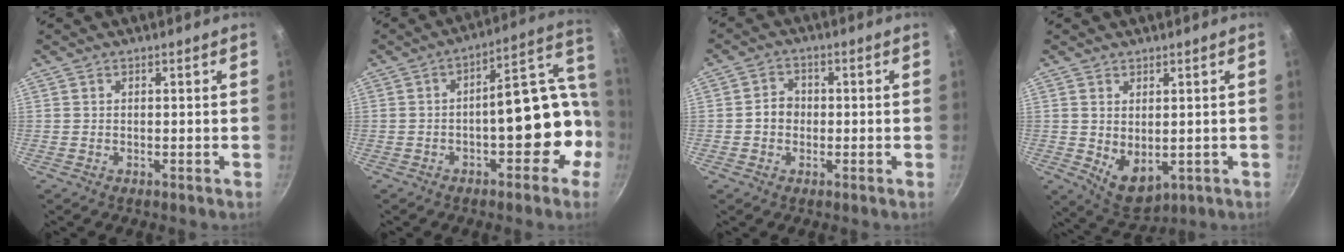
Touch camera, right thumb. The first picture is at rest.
{"total": 16.0, "force": [-2.9, 8.3, 13.4], "torque": [-0.092, 0.078, -0.035]}
{"total": 3.9, "force": [-0.4, 3.4, 1.9], "torque": [-0.007, 0.012, -0.011]}
{"total": 6.6, "force": [0.2, 4.2, 5.1], "torque": [-0.068, -0.022, 0.023]}